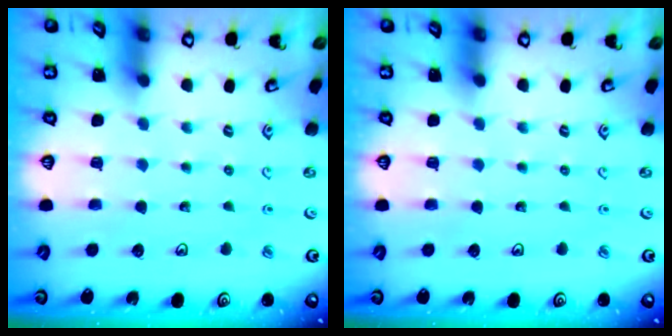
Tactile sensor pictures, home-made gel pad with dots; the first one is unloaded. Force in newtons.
{"total": 0.0}